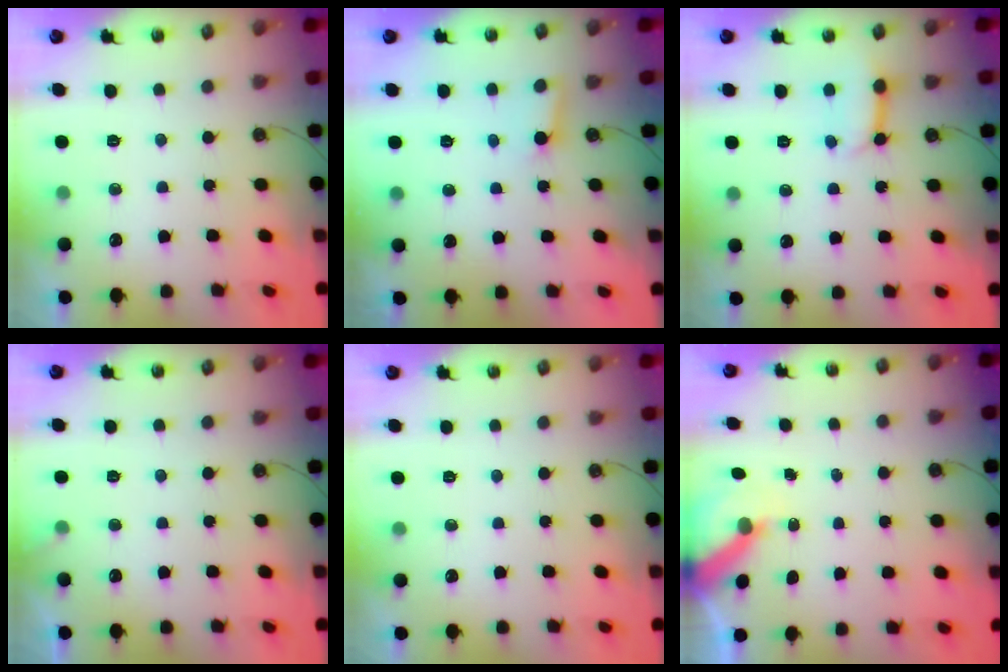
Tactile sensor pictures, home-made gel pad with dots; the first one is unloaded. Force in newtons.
{"total": 2.6, "press": 2.6, "slide": 0.3}
{"total": 8.4, "press": 8.3, "slide": 0.9}
{"total": 4.4, "press": 4.4, "slide": 0.3}
{"total": 0.0}
{"total": 5.5, "press": 5.5, "slide": 0.7}